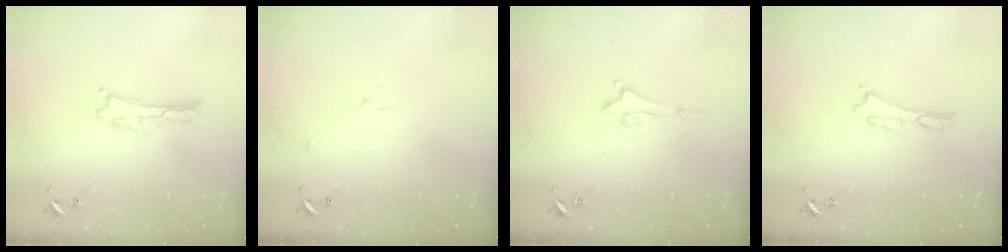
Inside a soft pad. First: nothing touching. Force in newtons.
{"total": 2.2, "press": 2.2, "slide": 0.2}
{"total": 1.7, "press": 1.6, "slide": 0.4}
{"total": 0.0}